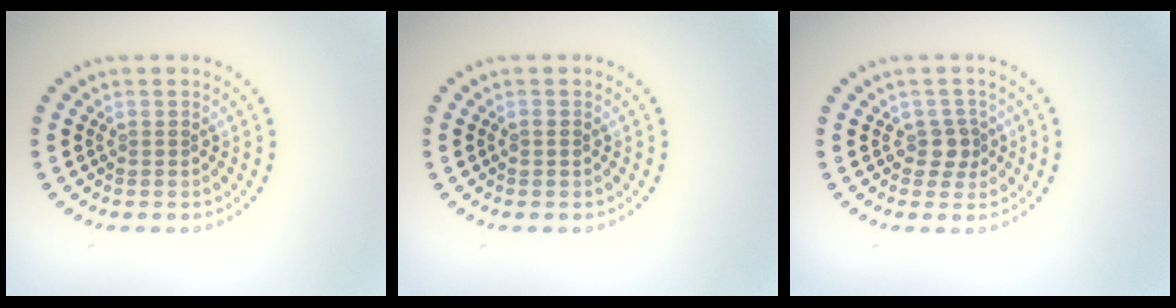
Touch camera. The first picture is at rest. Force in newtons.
{"total": 0.7, "press": 0.7, "slide": 0.2}
{"total": 1.8, "press": 1.4, "slide": 1.1}